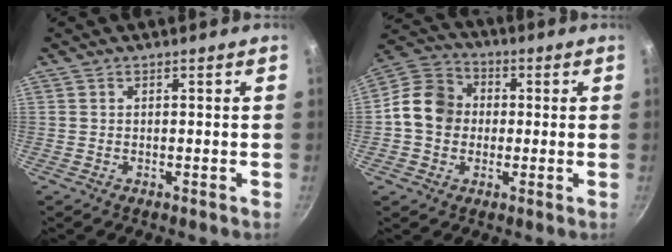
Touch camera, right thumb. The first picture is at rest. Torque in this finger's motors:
{"motor_torque": [1.40, 1.54, 0.64, -0.39, 0.12]}